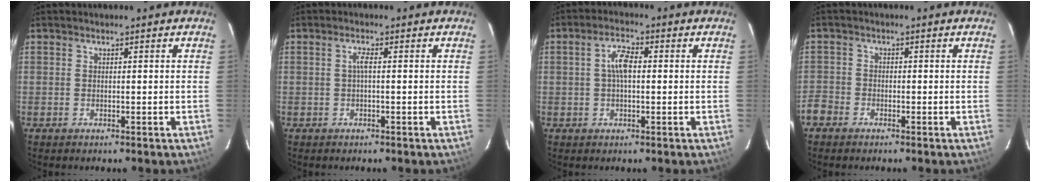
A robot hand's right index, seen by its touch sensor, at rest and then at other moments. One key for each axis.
{"total": 1.5, "fx": -0.1, "fy": 0.5, "fz": 1.4, "tx": -0.027, "ty": 0.008, "tz": -0.004}
{"total": 4.4, "fx": 0.2, "fy": 1.9, "fz": 4.0, "tx": -0.080, "ty": 0.013, "tz": 0.003}
{"total": 4.7, "fx": -3.1, "fy": 3.5, "fz": 0.9, "tx": -0.032, "ty": 0.003, "tz": -0.065}